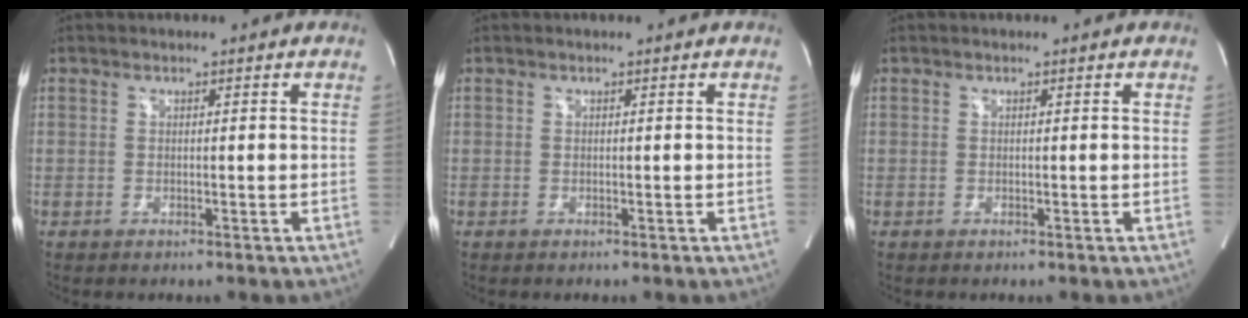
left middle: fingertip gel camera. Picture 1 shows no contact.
{"total": 0.0}
{"total": 0.0}